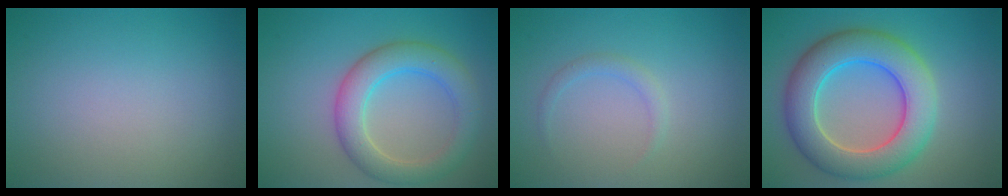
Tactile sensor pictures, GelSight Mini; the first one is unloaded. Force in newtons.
{"total": 5.1, "press": 5.1, "slide": 0.2}
{"total": 1.0, "press": 1.0, "slide": 0.0}
{"total": 8.2, "press": 8.2, "slide": 0.4}